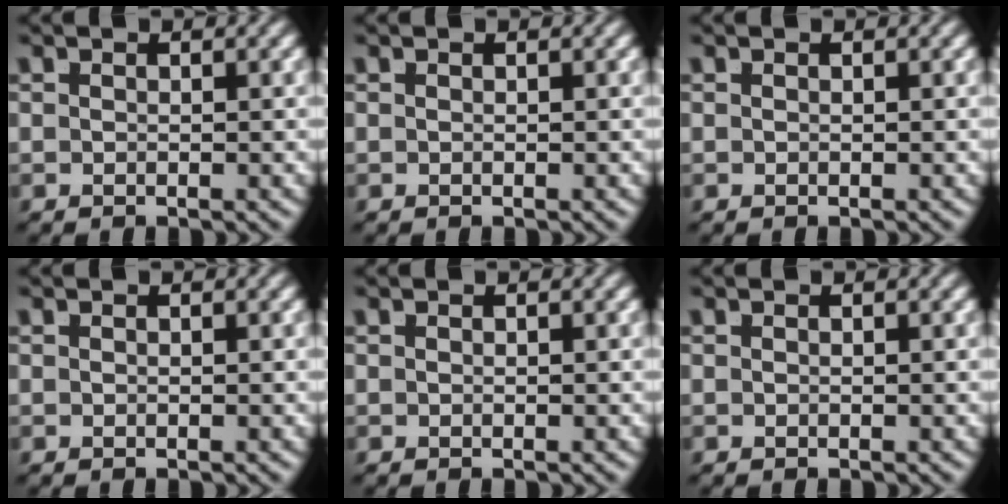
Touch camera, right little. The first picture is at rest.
{"total": 0.0}
{"total": 0.0}
{"total": 0.0}
{"total": 0.0}
{"total": 0.0}